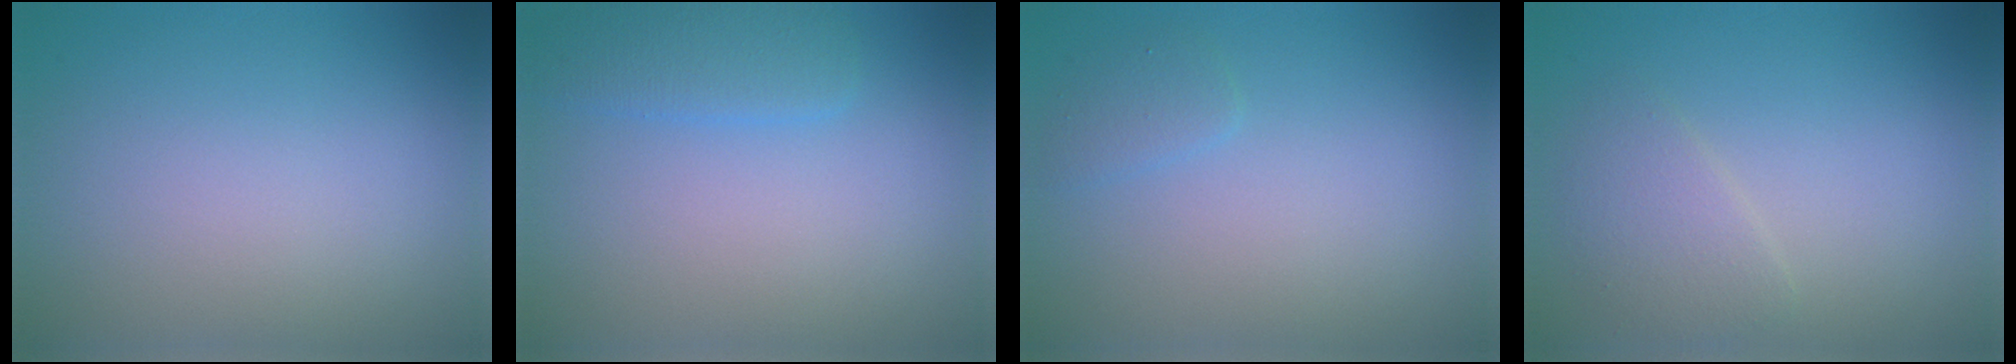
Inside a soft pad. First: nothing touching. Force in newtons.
{"total": 2.5, "press": 2.5, "slide": 0.1}
{"total": 1.1, "press": 1.1, "slide": 0.1}
{"total": 2.2, "press": 2.2, "slide": 0.1}